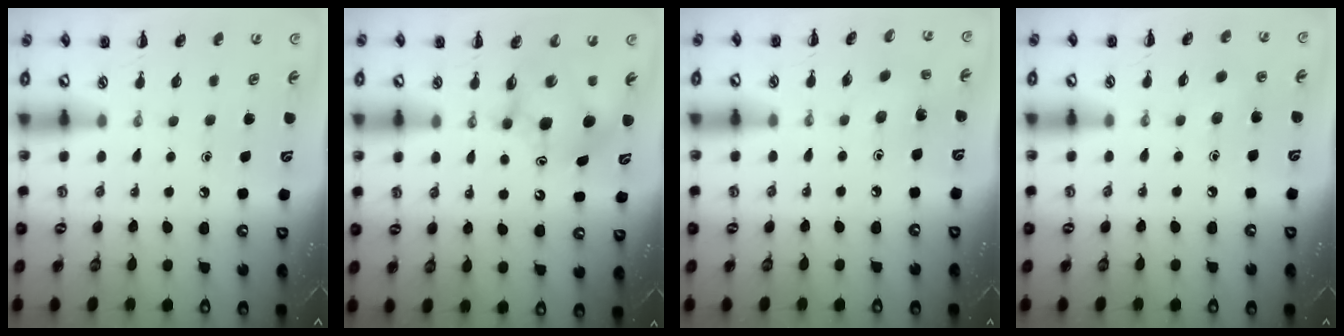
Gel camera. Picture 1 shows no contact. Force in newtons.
{"total": 8.4, "press": 8.1, "slide": 2.3}
{"total": 1.6, "press": 1.5, "slide": 0.6}
{"total": 5.0, "press": 4.7, "slide": 1.7}